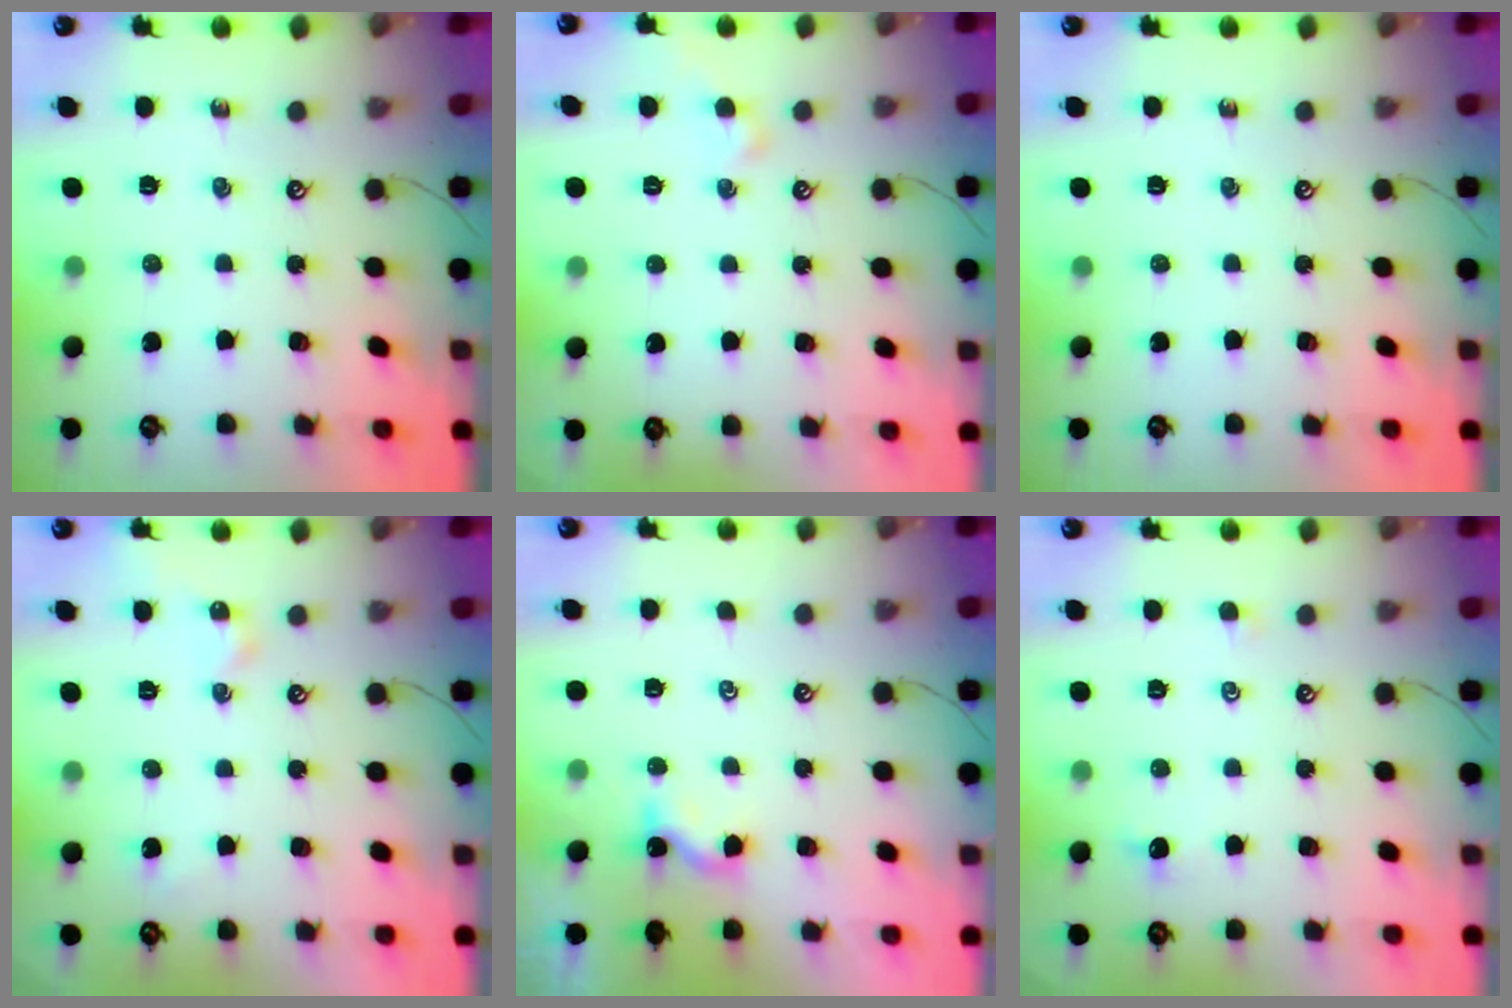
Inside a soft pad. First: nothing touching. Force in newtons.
{"total": 2.0, "press": 2.0, "slide": 0.4}
{"total": 0.0}
{"total": 2.3, "press": 2.3, "slide": 0.2}
{"total": 1.0, "press": 1.0, "slide": 0.2}
{"total": 1.6, "press": 1.6, "slide": 0.2}